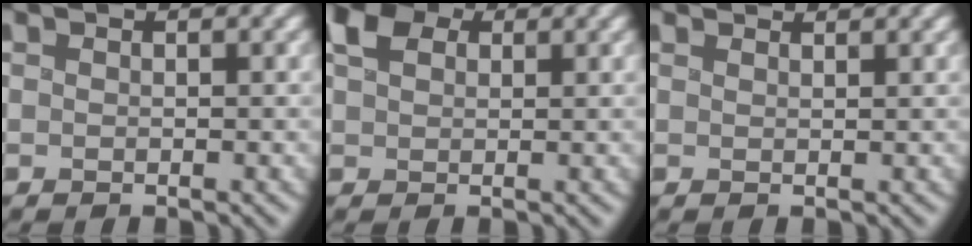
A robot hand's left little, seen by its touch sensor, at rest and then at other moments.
{"total": 5.2, "force": [1.8, 3.6, 3.3], "torque": [-0.088, 0.019, 0.024]}
{"total": 1.8, "force": [1.7, 0.2, 0.4], "torque": [-0.015, 0.010, 0.025]}